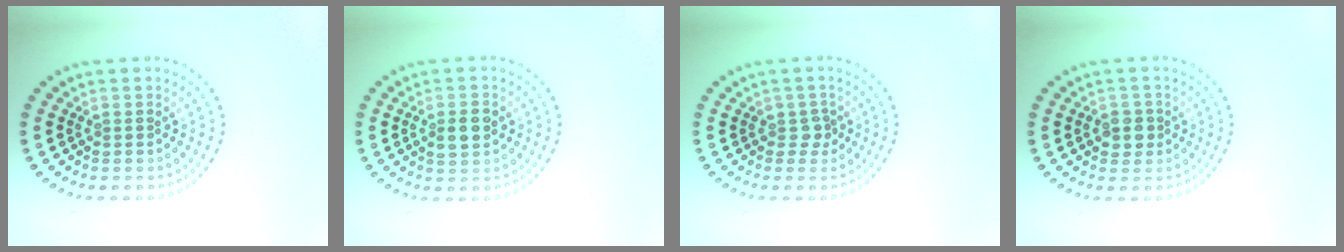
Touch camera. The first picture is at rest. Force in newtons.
{"total": 2.7, "press": 2.7, "slide": 0.2}
{"total": 1.3, "press": 1.0, "slide": 0.7}
{"total": 1.9, "press": 1.8, "slide": 0.7}